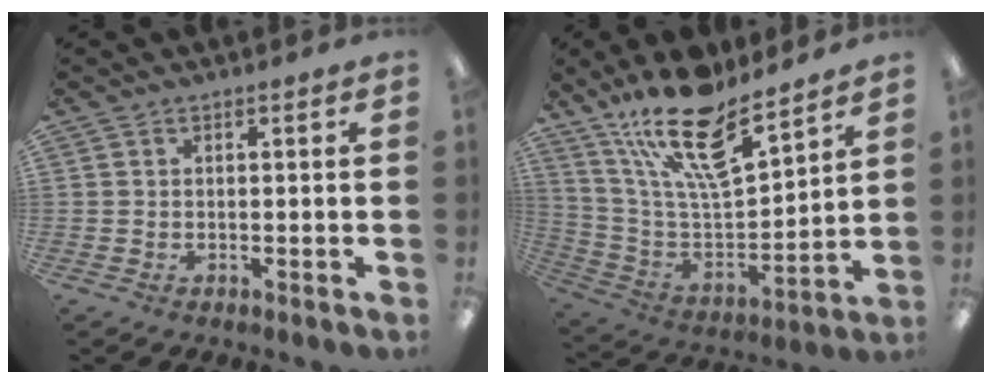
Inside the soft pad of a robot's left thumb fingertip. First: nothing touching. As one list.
[{"total": 20.6, "force": [15.1, 6.6, 12.3], "torque": [-0.221, -0.098, 0.263]}]